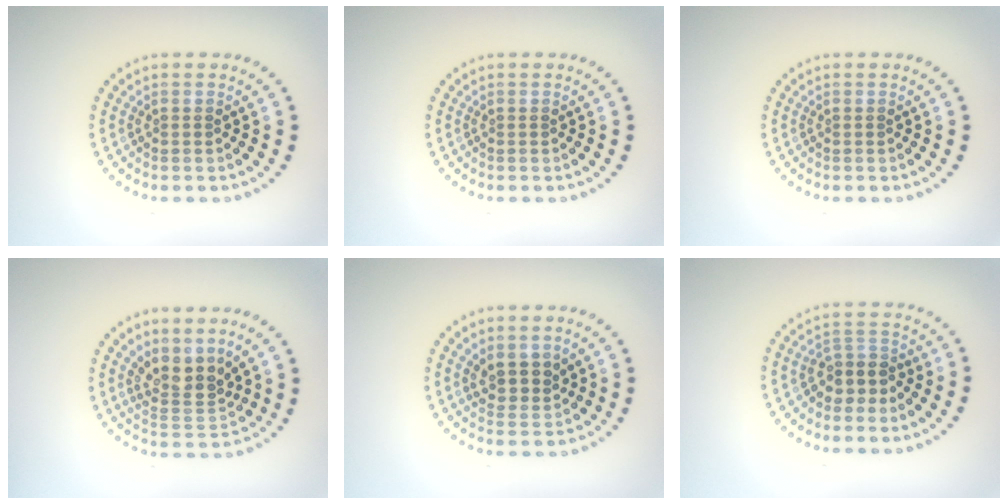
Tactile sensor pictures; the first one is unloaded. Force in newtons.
{"total": 0.0}
{"total": 0.0}
{"total": 3.2, "press": 2.5, "slide": 2.1}
{"total": 2.5, "press": 2.2, "slide": 1.1}
{"total": 2.7, "press": 2.2, "slide": 1.5}